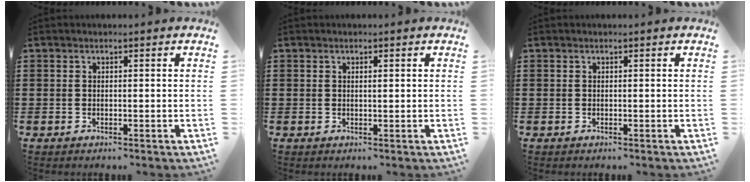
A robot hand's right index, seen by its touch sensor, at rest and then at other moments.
{"total": 0.8, "force": [0.2, 0.2, 0.7], "torque": [-0.015, 0.001, 0.004]}
{"total": 0.0}